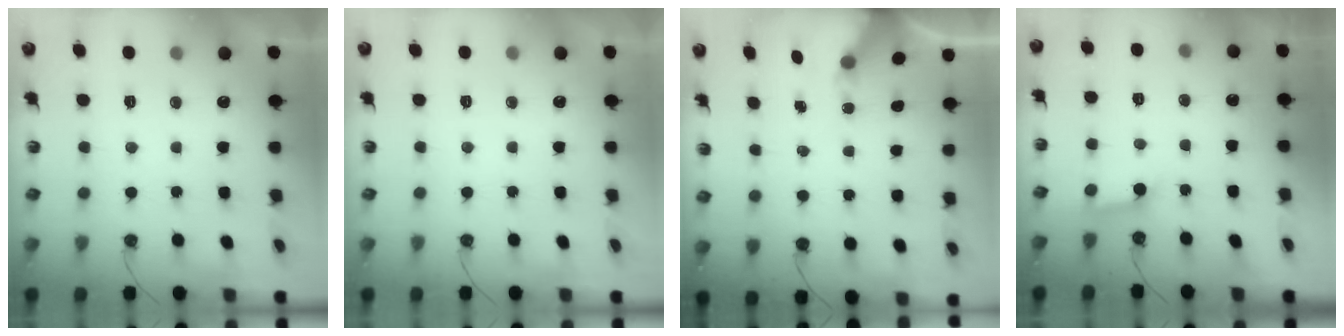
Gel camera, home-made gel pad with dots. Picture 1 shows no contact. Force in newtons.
{"total": 0.0}
{"total": 5.3, "press": 5.3, "slide": 0.7}
{"total": 3.5, "press": 3.5, "slide": 0.4}